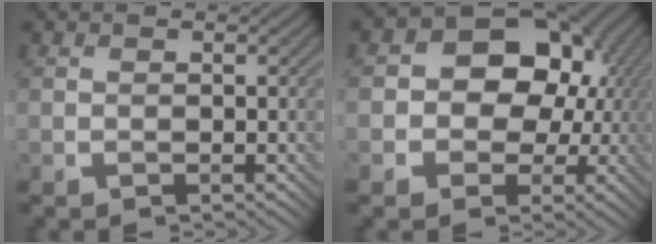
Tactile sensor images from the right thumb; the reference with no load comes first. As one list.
[{"total": 12.3, "force": [0.9, 10.2, 6.9], "torque": [-0.095, 0.026, -0.015]}]